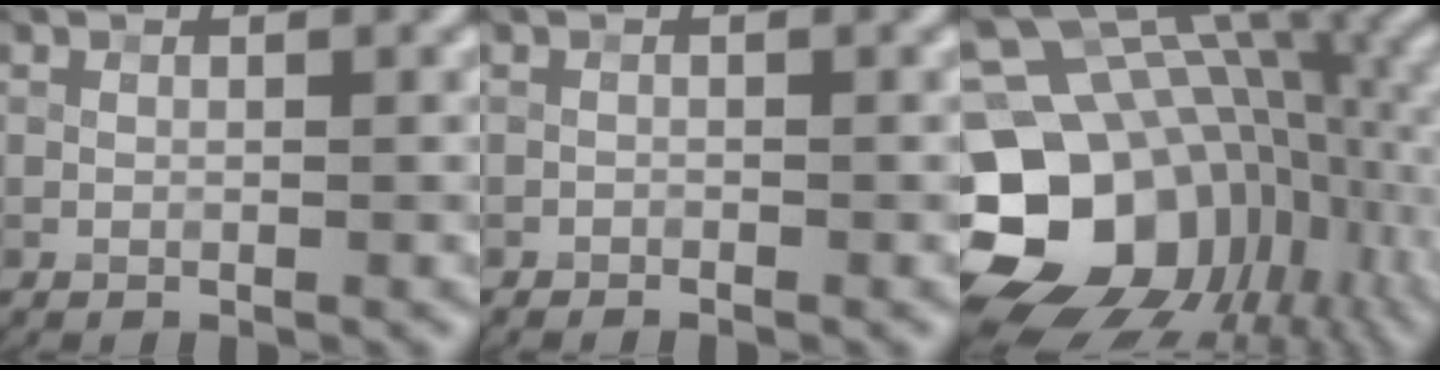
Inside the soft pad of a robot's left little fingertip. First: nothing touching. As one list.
[{"total": 0.6, "force": [-0.6, 0.0, -0.1], "torque": [0.005, 0.002, -0.013]}, {"total": 19.8, "force": [-4.8, 15.6, 11.2], "torque": [-0.206, -0.008, -0.067]}]